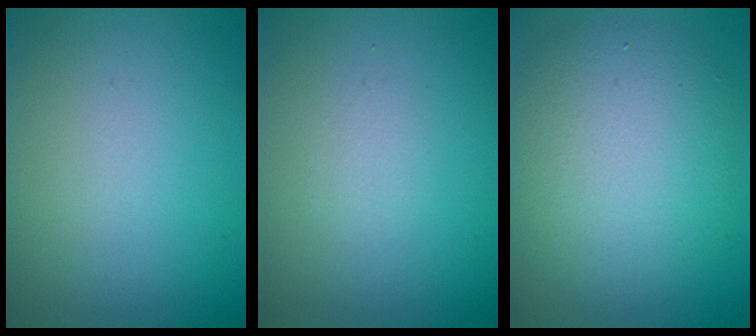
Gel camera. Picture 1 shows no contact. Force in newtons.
{"total": 0.8, "press": 0.8, "slide": 0.1}
{"total": 5.9, "press": 5.9, "slide": 0.4}